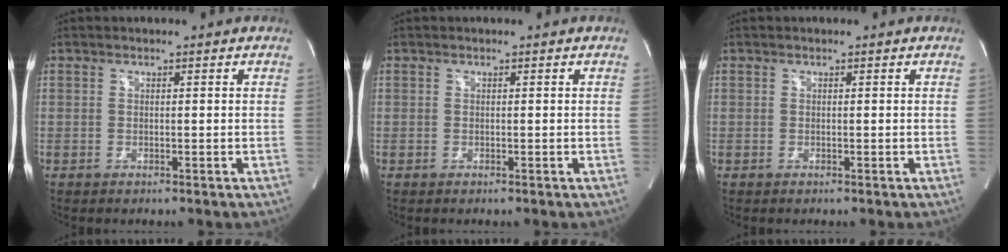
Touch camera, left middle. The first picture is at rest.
{"total": 0.0}
{"total": 0.0}